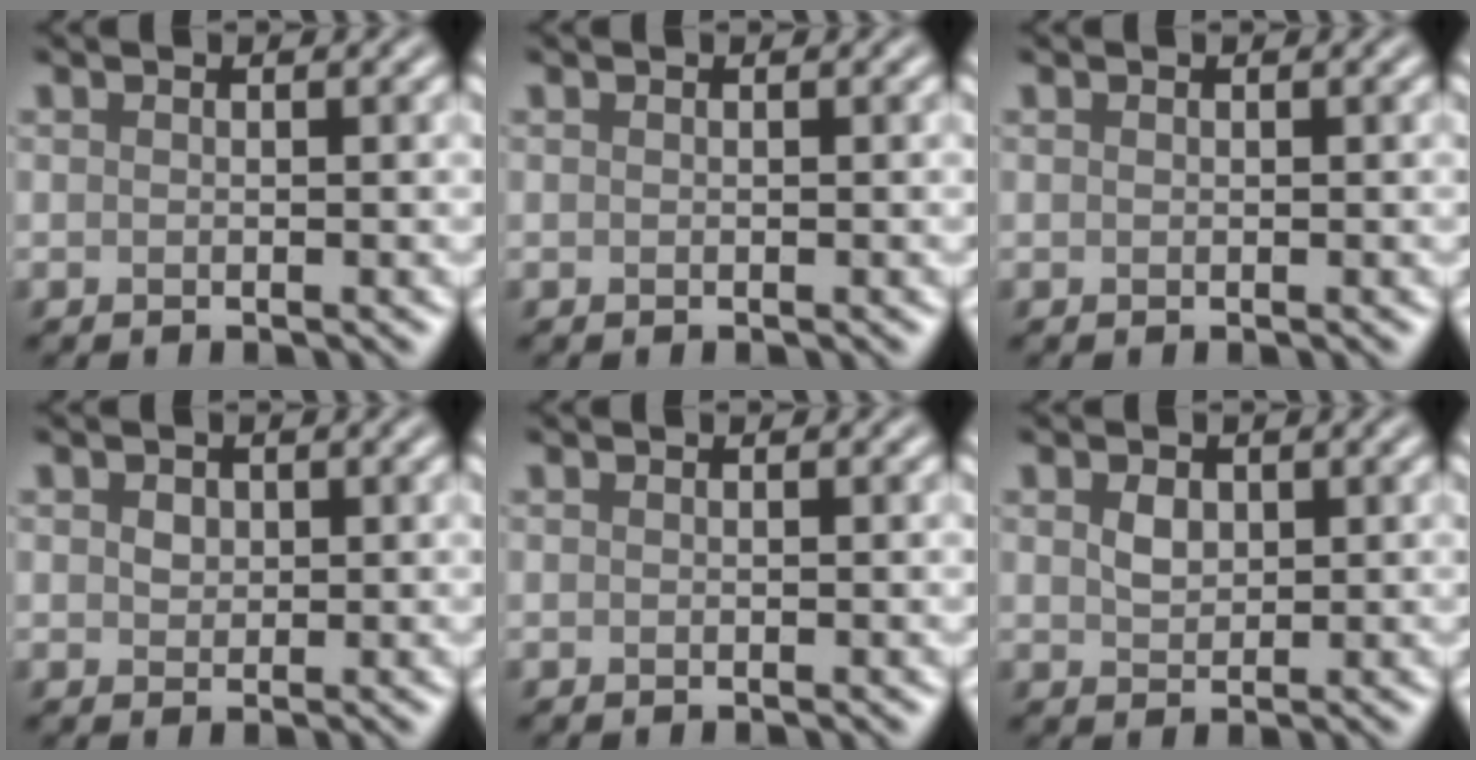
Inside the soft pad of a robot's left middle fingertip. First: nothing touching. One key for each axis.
{"total": 0.0}
{"total": 0.0}
{"total": 1.1, "fx": 0.4, "fy": 1.0, "fz": 0.4, "tx": -0.012, "ty": 0.000, "tz": 0.007}
{"total": 0.0}
{"total": 1.6, "fx": 0.6, "fy": 1.2, "fz": 0.9, "tx": -0.023, "ty": 0.000, "tz": 0.013}